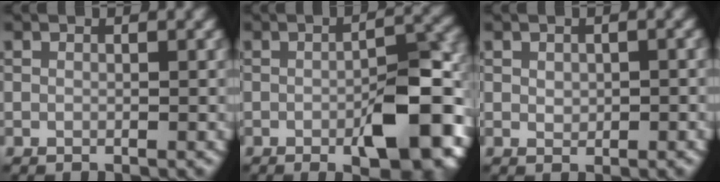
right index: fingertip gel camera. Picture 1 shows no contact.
{"total": 8.7, "force": [-2.9, 2.6, 7.8], "torque": [-0.109, 0.003, -0.043]}
{"total": 1.2, "force": [0.0, 0.8, 0.9], "torque": [-0.013, -0.001, 0.004]}